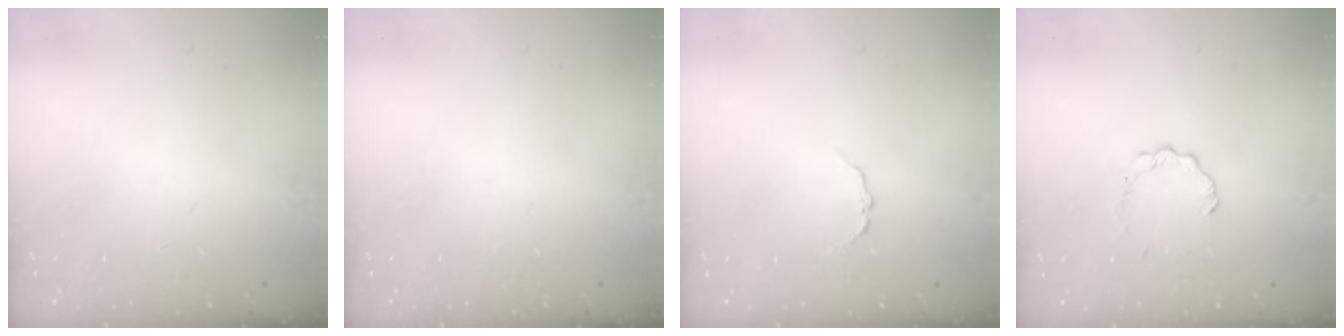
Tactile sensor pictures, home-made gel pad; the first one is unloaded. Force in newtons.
{"total": 0.0}
{"total": 3.2, "press": 3.1, "slide": 0.4}
{"total": 3.7, "press": 3.6, "slide": 0.4}